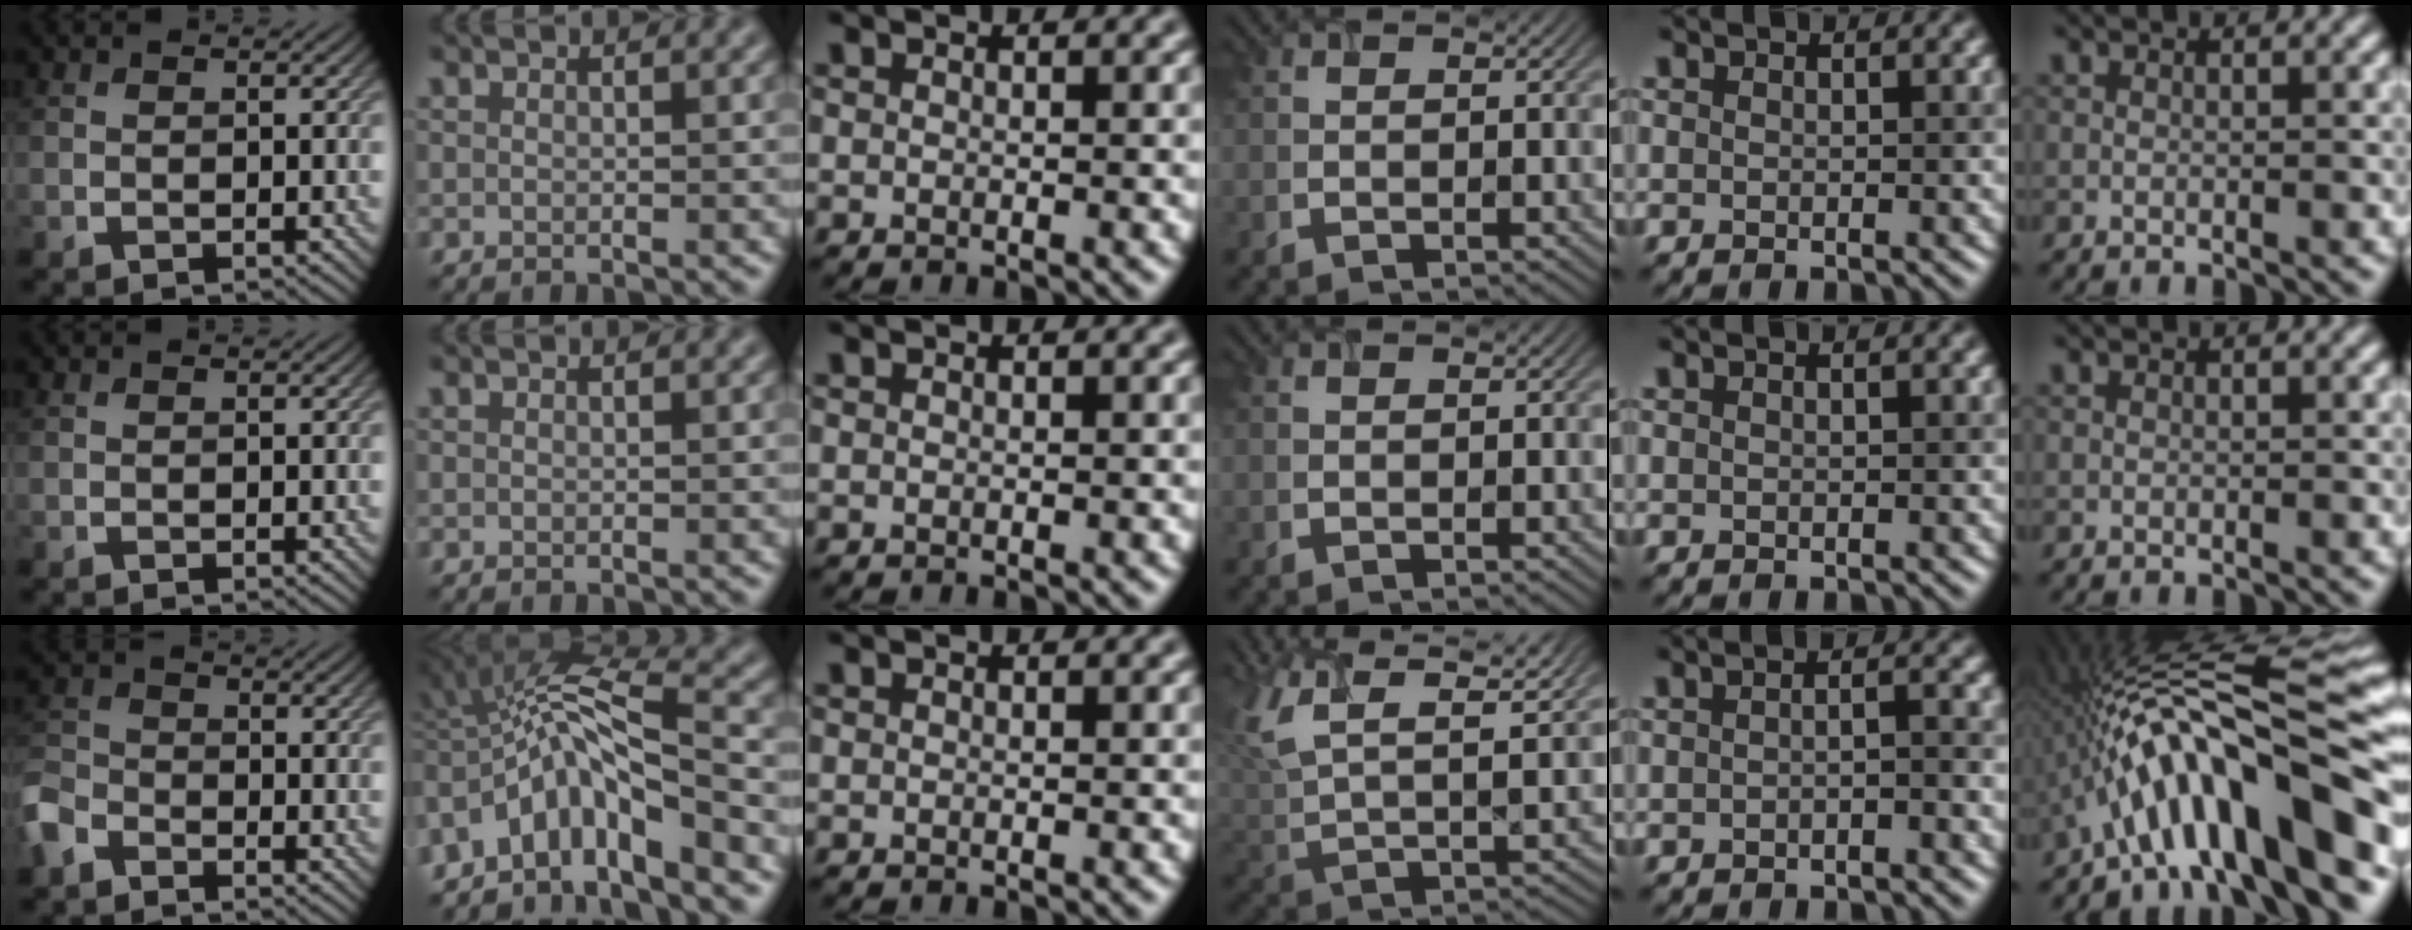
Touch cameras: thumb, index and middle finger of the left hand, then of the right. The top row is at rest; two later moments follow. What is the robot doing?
{"motion": "screw", "object": "timer"}